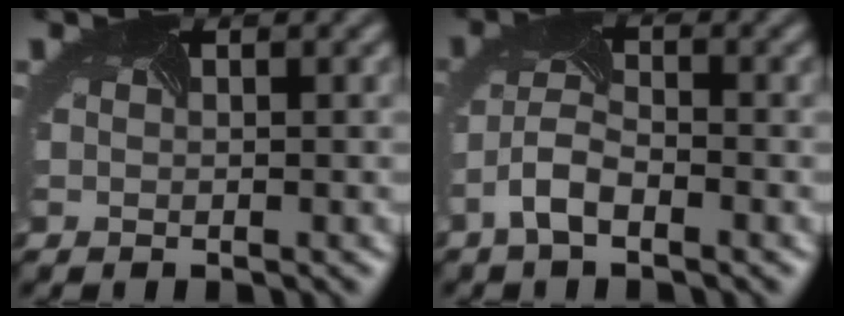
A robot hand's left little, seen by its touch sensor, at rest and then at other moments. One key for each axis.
{"total": 3.7, "fx": -2.3, "fy": 1.3, "fz": 2.6, "tx": -0.063, "ty": 0.002, "tz": -0.050}